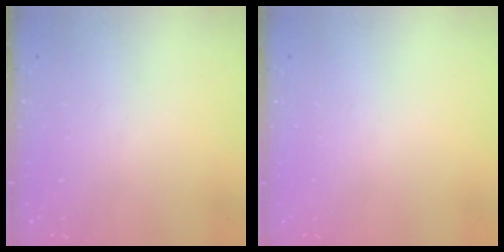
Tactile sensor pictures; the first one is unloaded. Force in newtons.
{"total": 0.0}